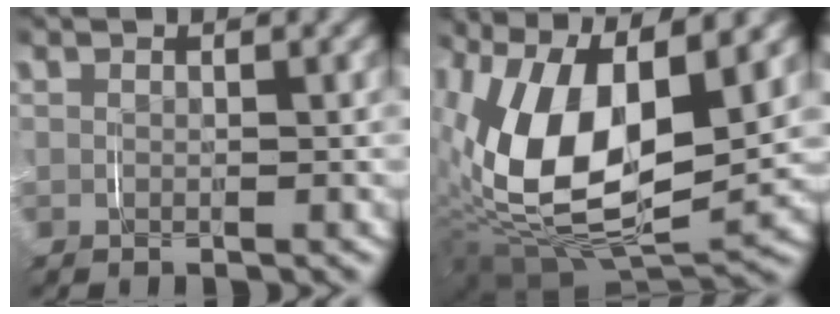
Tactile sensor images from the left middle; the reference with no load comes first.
{"total": 12.4, "force": [1.2, 6.9, 10.3], "torque": [-0.220, -0.017, 0.026]}